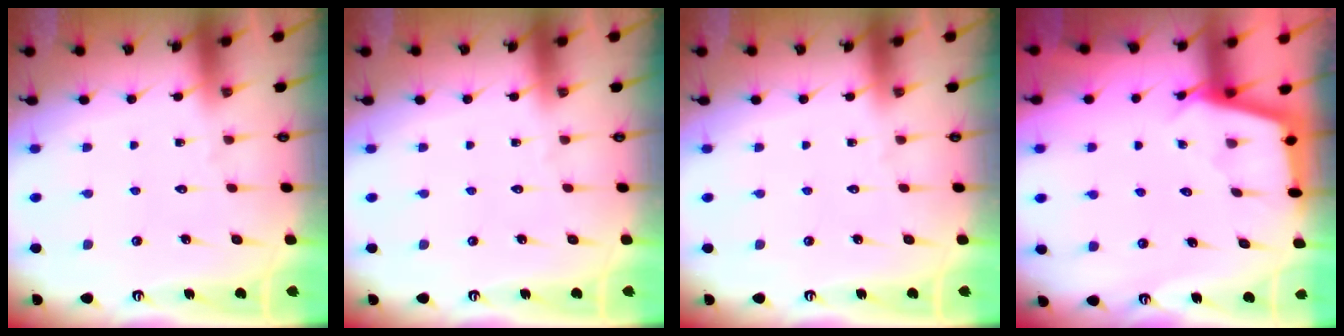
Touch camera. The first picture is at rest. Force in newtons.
{"total": 0.0}
{"total": 0.0}
{"total": 2.9, "press": 2.9, "slide": 0.3}